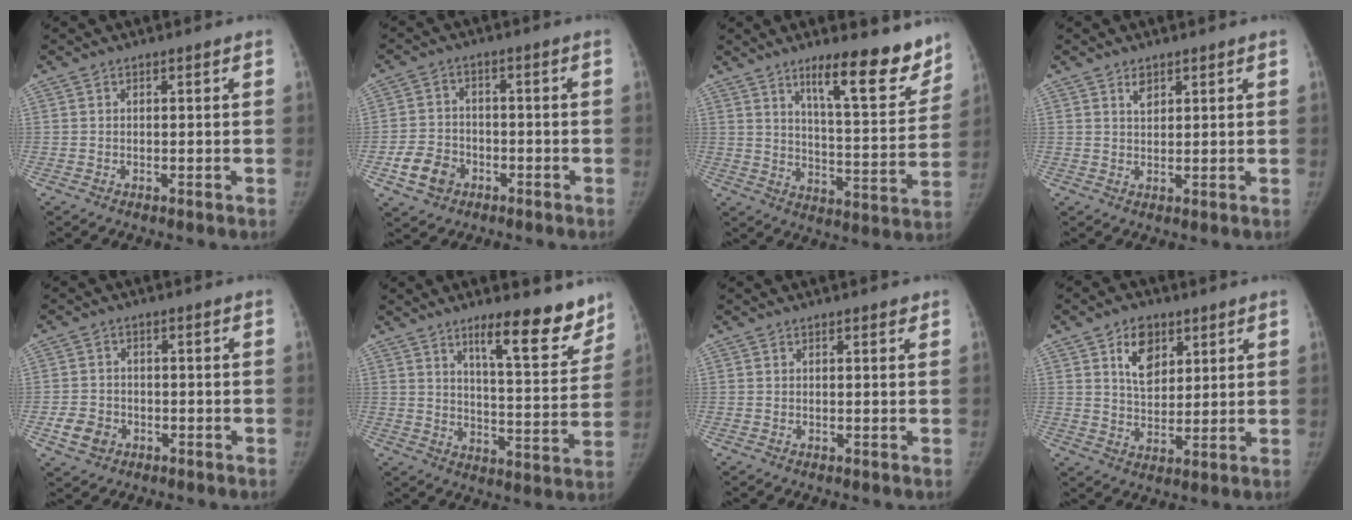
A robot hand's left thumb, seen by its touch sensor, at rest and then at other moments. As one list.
[{"total": 7.2, "force": [-3.3, 5.6, 3.1], "torque": [-0.042, 0.020, -0.056]}, {"total": 16.9, "force": [11.7, 4.3, 11.4], "torque": [-0.111, -0.081, 0.176]}, {"total": 2.2, "force": [1.4, 1.3, 1.1], "torque": [-0.008, -0.010, 0.026]}, {"total": 5.1, "force": [-2.1, 4.1, 2.1], "torque": [-0.029, 0.013, -0.033]}, {"total": 14.8, "force": [10.4, 3.9, 9.8], "torque": [-0.089, -0.073, 0.153]}, {"total": 0.7, "force": [0.5, 0.3, 0.3], "torque": [-0.002, -0.003, 0.003]}, {"total": 8.2, "force": [3.8, 5.4, 4.8], "torque": [-0.049, -0.022, 0.067]}]